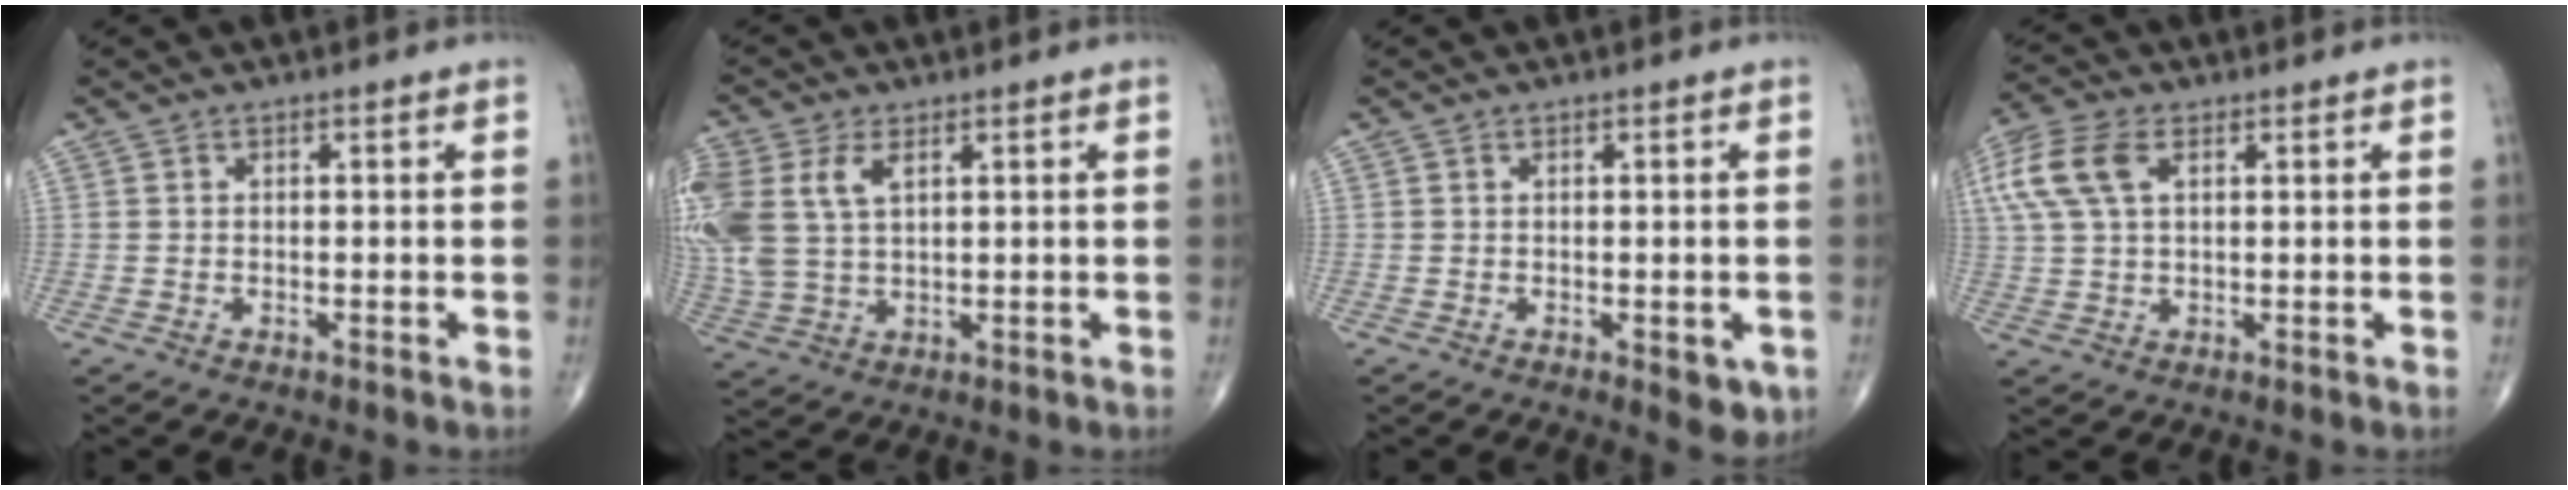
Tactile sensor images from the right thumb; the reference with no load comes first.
{"total": 13.6, "force": [4.1, 8.4, 9.9], "torque": [-0.258, 0.004, 0.088]}
{"total": 4.0, "force": [-1.0, 1.9, 3.4], "torque": [-0.024, -0.007, -0.007]}
{"total": 10.4, "force": [3.6, 5.8, 7.9], "torque": [-0.191, 0.017, 0.072]}